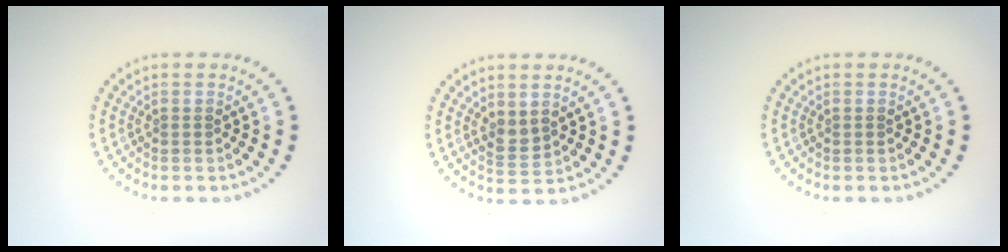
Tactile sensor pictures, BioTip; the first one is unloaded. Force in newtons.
{"total": 1.7, "press": 1.6, "slide": 0.7}
{"total": 0.0}